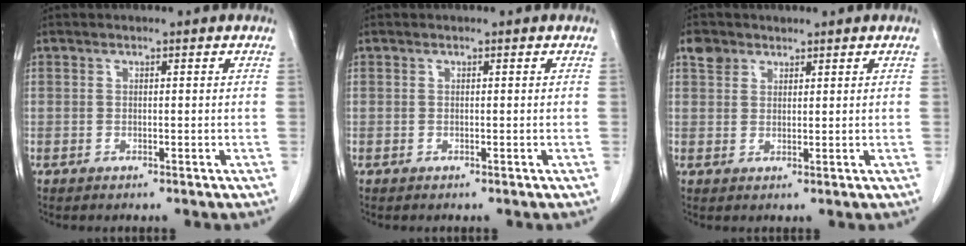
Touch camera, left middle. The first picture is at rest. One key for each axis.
{"total": 0.0}
{"total": 2.6, "fx": 1.8, "fy": 1.8, "fz": 0.4, "tx": -0.009, "ty": 0.011, "tz": 0.034}